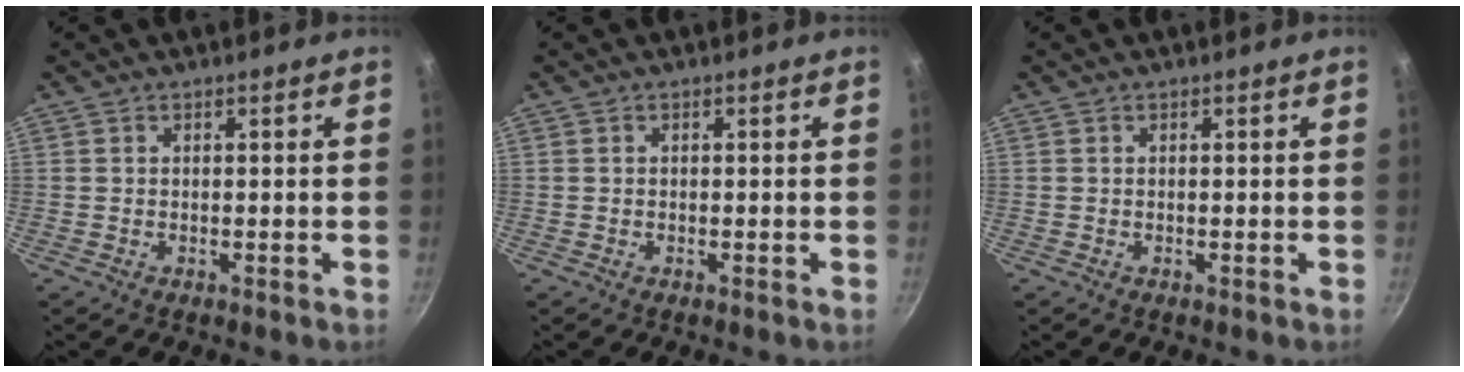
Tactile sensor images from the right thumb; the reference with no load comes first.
{"total": 0.0}
{"total": 0.0}